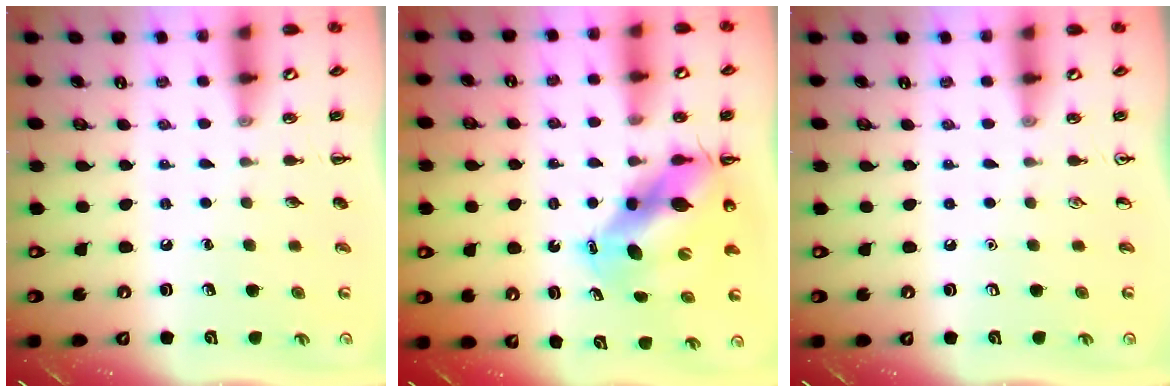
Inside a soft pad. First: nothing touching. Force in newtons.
{"total": 10.9, "press": 10.5, "slide": 2.9}
{"total": 0.0}